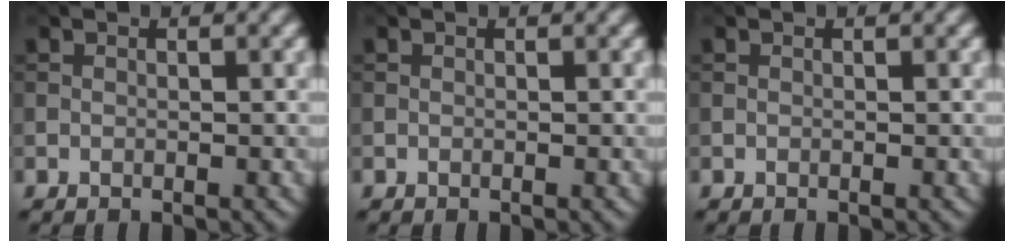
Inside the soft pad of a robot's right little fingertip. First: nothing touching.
{"total": 0.0}
{"total": 0.0}